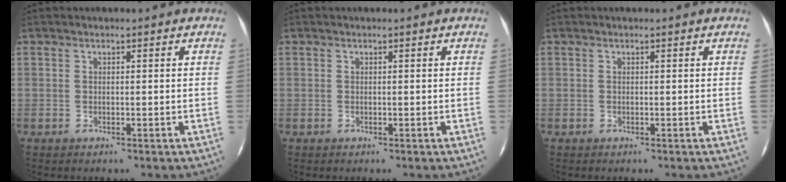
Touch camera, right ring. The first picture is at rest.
{"total": 0.0}
{"total": 0.0}